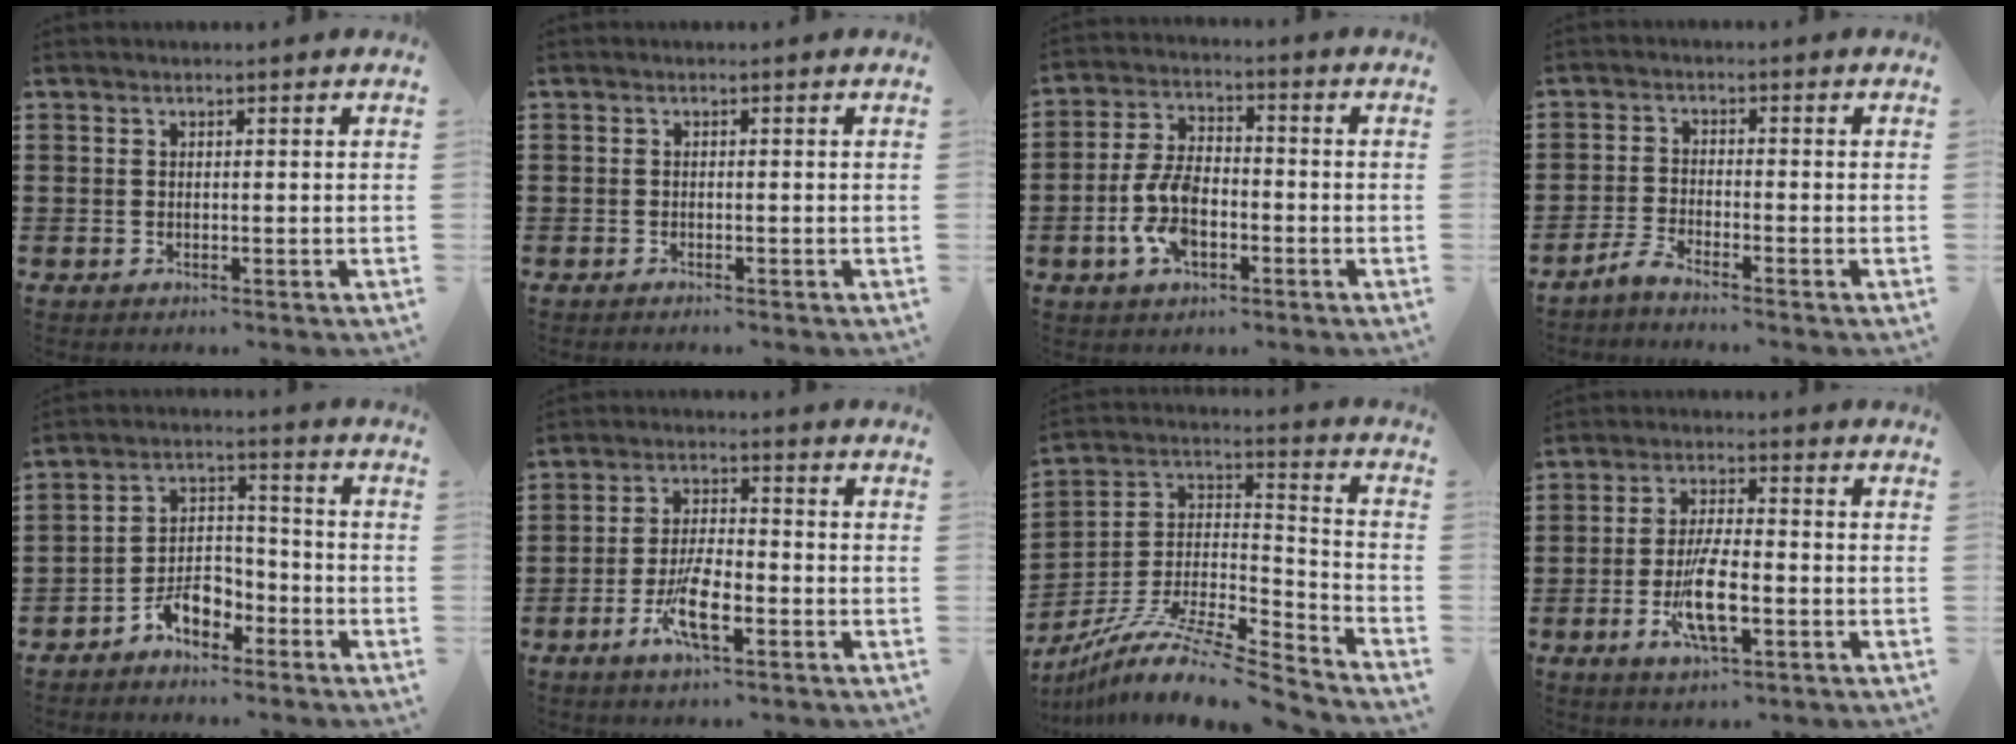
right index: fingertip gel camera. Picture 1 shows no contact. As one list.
[{"total": 0.7, "force": [-0.6, -0.1, 0.1], "torque": [-0.003, -0.003, -0.013]}, {"total": 8.2, "force": [-2.5, 4.4, 6.5], "torque": [-0.159, -0.003, -0.052]}, {"total": 2.5, "force": [-2.4, -0.3, 0.7], "torque": [-0.029, -0.003, -0.053]}, {"total": 6.0, "force": [-4.2, 3.2, 2.8], "torque": [-0.052, 0.020, -0.078]}, {"total": 7.1, "force": [-3.2, 2.3, 6.0], "torque": [-0.128, -0.006, -0.061]}, {"total": 10.2, "force": [-8.3, 1.5, 5.8], "torque": [-0.121, -0.001, -0.168]}, {"total": 8.3, "force": [-2.6, 2.6, 7.5], "torque": [-0.153, -0.010, -0.048]}]